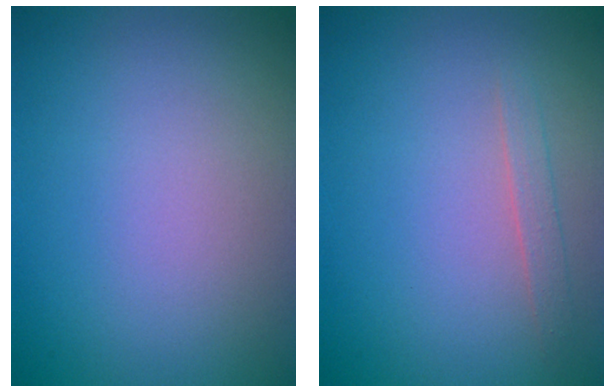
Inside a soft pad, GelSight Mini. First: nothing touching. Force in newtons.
{"total": 1.1, "press": 1.1, "slide": 0.1}